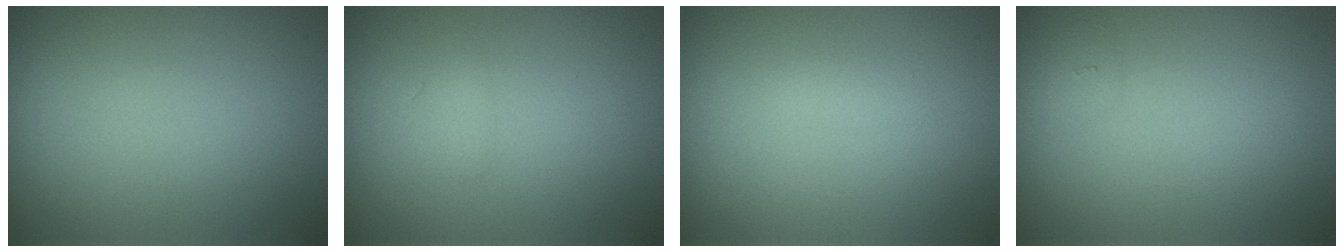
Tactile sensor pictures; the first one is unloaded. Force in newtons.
{"total": 0.8, "press": 0.8, "slide": 0.1}
{"total": 0.8, "press": 0.8, "slide": 0.0}
{"total": 0.6, "press": 0.6, "slide": 0.1}